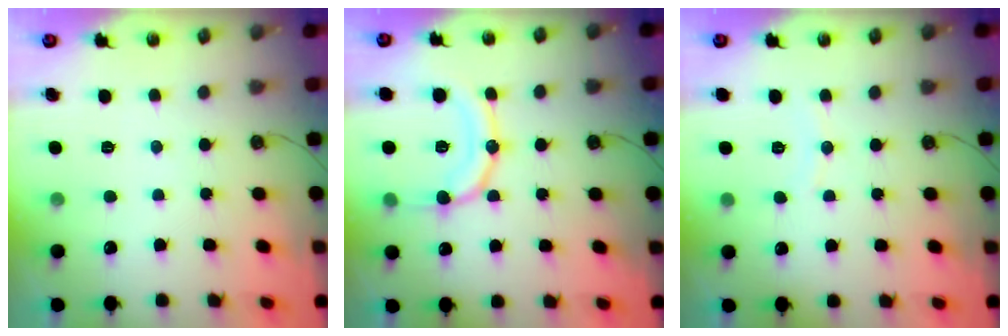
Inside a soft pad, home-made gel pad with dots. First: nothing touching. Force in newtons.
{"total": 16.7, "press": 16.4, "slide": 2.8}
{"total": 4.0, "press": 4.0, "slide": 0.5}